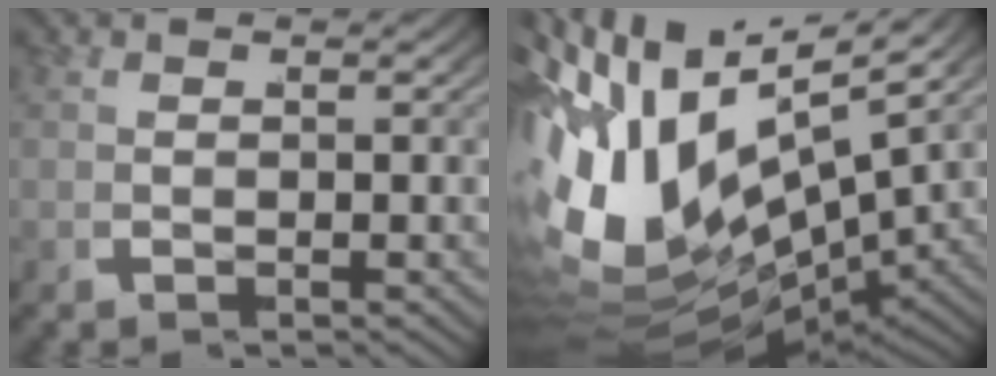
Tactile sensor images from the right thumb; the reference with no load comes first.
{"total": 19.9, "force": [-1.8, 14.2, 13.8], "torque": [-0.299, -0.063, -0.002]}